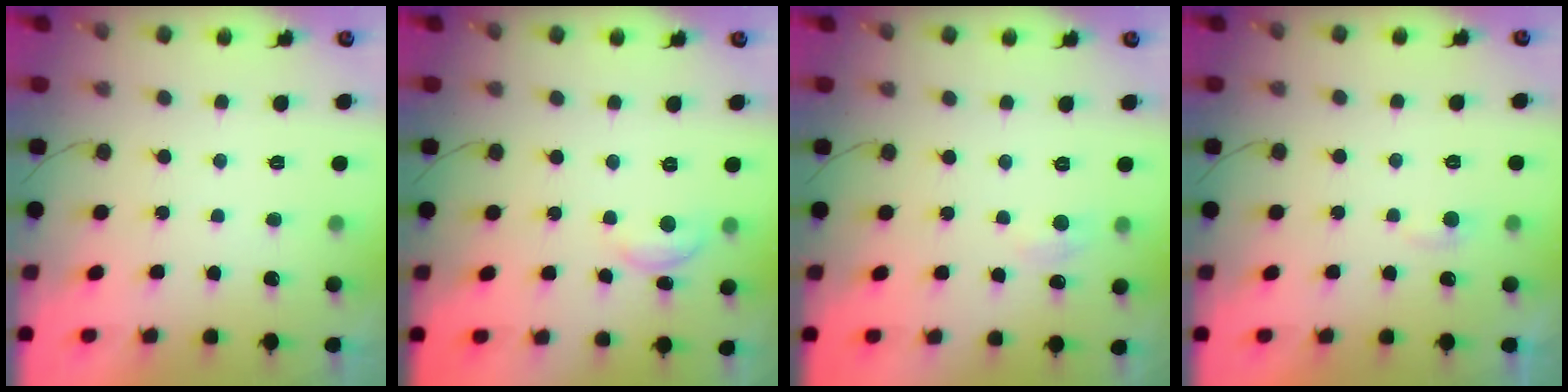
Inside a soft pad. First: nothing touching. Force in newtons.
{"total": 6.4, "press": 6.4, "slide": 0.5}
{"total": 5.9, "press": 5.9, "slide": 0.7}
{"total": 2.7, "press": 2.7, "slide": 0.2}